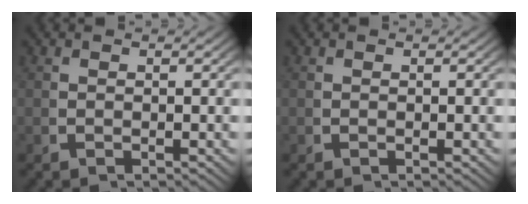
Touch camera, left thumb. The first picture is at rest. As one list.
[{"total": 0.0}]